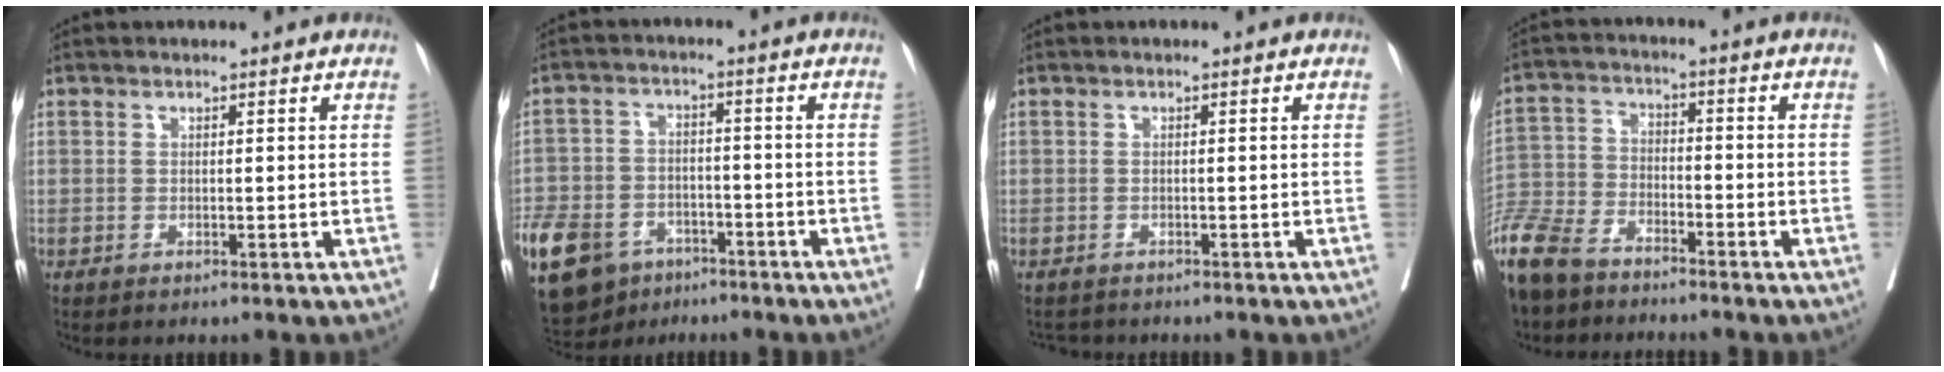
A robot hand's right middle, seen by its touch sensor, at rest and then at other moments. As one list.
[{"total": 19.5, "force": [-11.6, 12.7, 9.2], "torque": [-0.265, -0.017, -0.186]}, {"total": 1.8, "force": [-1.7, 0.7, -0.2], "torque": [-0.002, -0.006, -0.029]}, {"total": 13.7, "force": [-11.2, 5.2, 5.9], "torque": [-0.140, -0.019, -0.211]}]